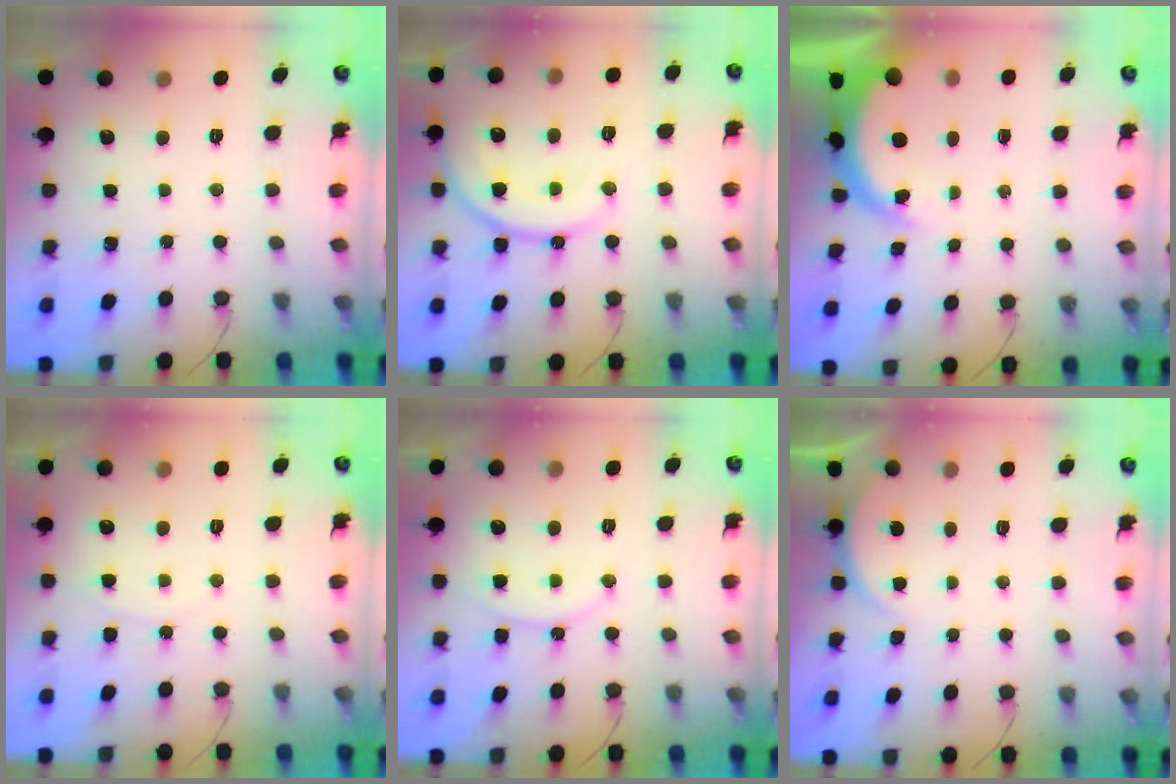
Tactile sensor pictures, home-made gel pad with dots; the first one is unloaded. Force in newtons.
{"total": 15.4, "press": 15.2, "slide": 1.8}
{"total": 4.9, "press": 4.8, "slide": 1.0}
{"total": 3.9, "press": 3.8, "slide": 0.5}
{"total": 11.8, "press": 11.8, "slide": 0.9}
{"total": 2.3, "press": 2.3, "slide": 0.5}